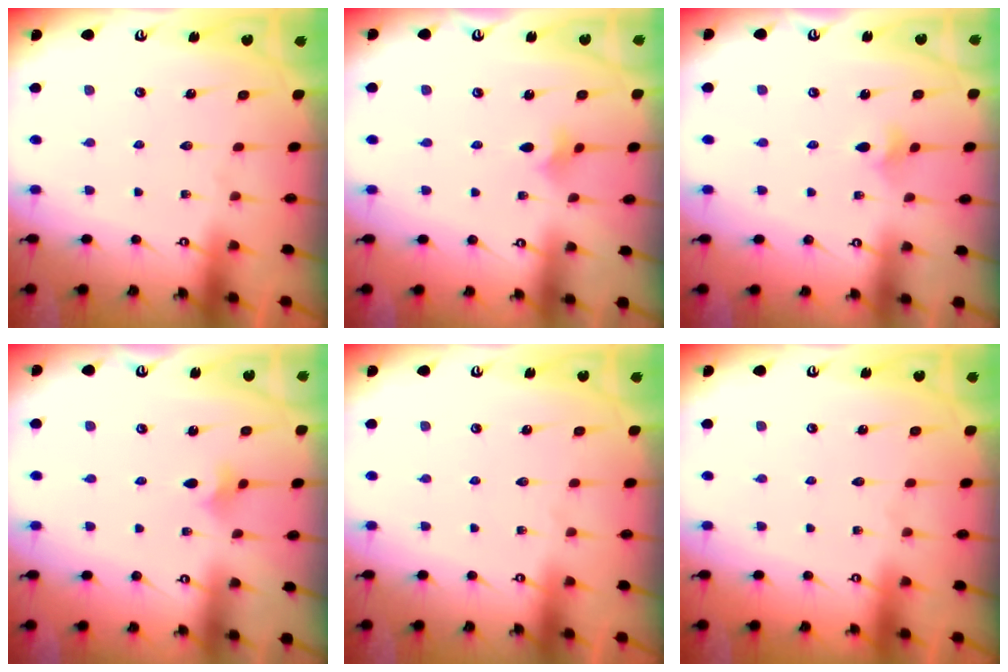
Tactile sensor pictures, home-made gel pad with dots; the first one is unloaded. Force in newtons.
{"total": 2.3, "press": 2.2, "slide": 0.5}
{"total": 2.9, "press": 2.9, "slide": 0.6}
{"total": 2.3, "press": 2.2, "slide": 0.5}
{"total": 0.0}
{"total": 0.0}